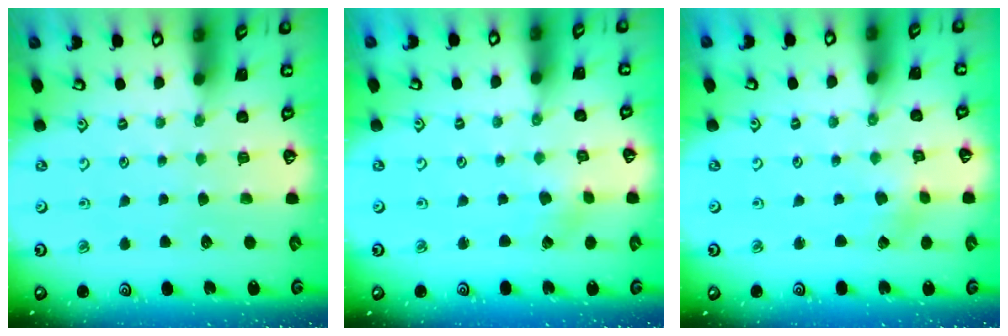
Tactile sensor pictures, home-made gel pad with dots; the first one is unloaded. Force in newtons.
{"total": 0.8, "press": 0.8, "slide": 0.1}
{"total": 1.2, "press": 1.2, "slide": 0.2}